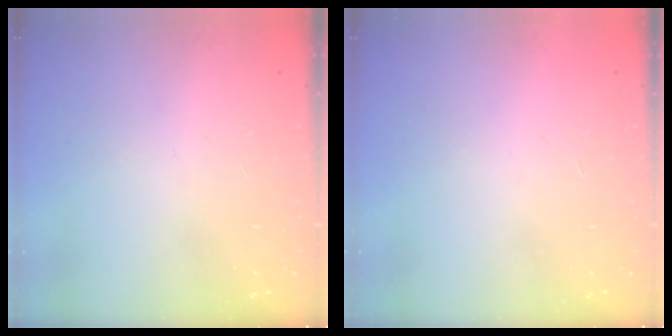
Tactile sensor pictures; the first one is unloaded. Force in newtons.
{"total": 1.5, "press": 1.5, "slide": 0.1}